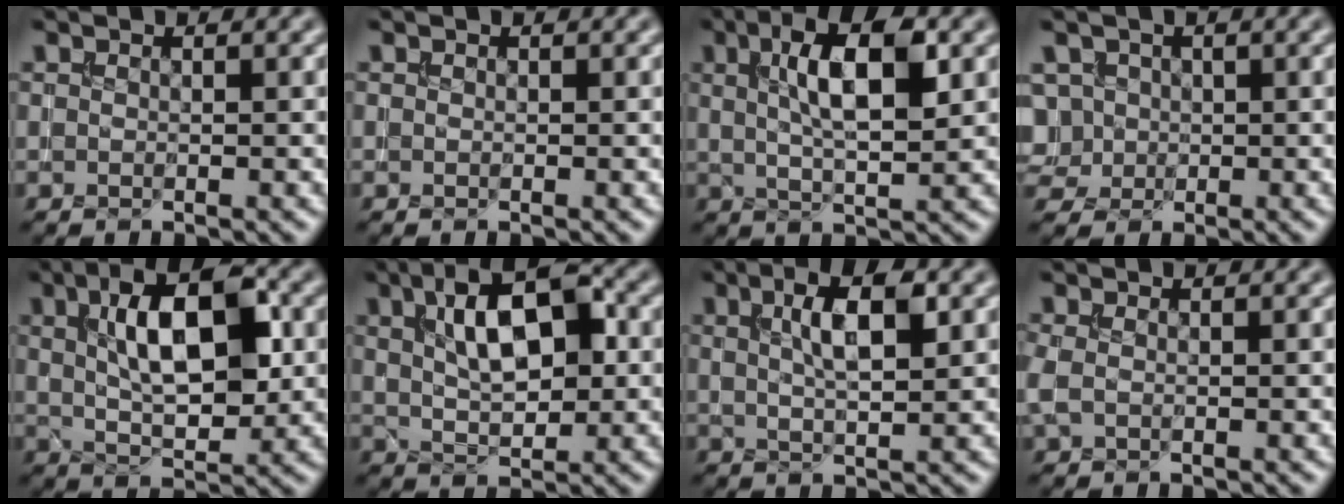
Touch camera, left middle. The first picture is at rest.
{"total": 0.0}
{"total": 7.2, "force": [2.1, 2.4, 6.5], "torque": [-0.112, 0.009, 0.034]}
{"total": 3.8, "force": [0.3, 3.5, 1.6], "torque": [-0.037, 0.020, 0.009]}
{"total": 9.0, "force": [2.1, 3.9, 7.9], "torque": [-0.126, 0.013, 0.031]}
{"total": 7.7, "force": [2.1, 3.5, 6.6], "torque": [-0.107, 0.019, 0.030]}
{"total": 4.9, "force": [1.7, 1.5, 4.3], "torque": [-0.078, 0.009, 0.028]}
{"total": 1.3, "force": [0.0, 0.8, 1.0], "torque": [-0.027, 0.001, -0.003]}